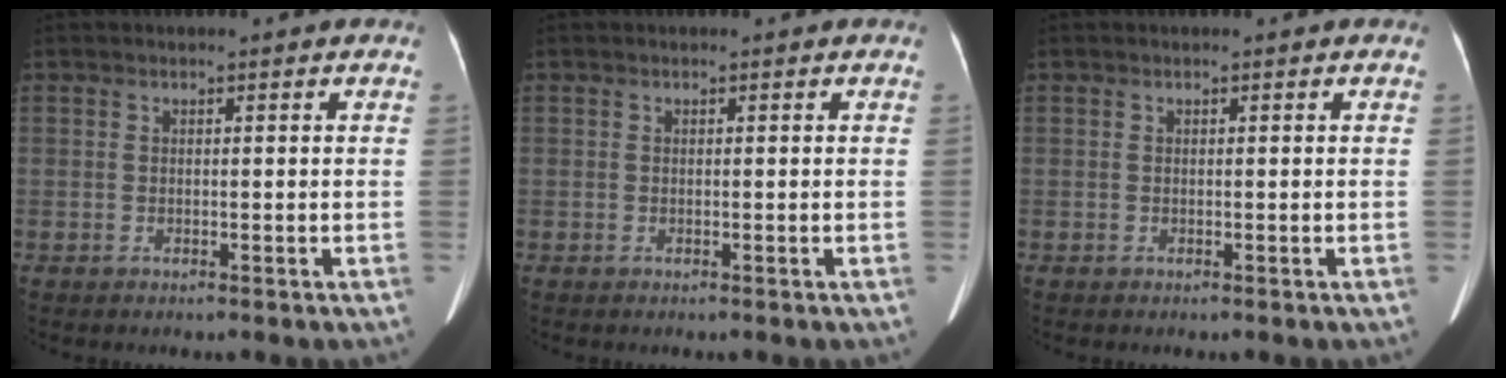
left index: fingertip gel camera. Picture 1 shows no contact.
{"total": 0.0}
{"total": 0.0}